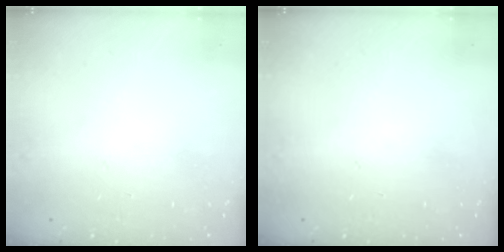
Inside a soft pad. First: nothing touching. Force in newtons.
{"total": 0.0}